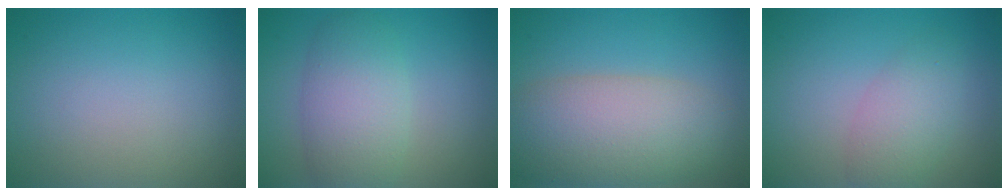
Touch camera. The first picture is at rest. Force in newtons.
{"total": 5.3, "press": 5.3, "slide": 0.3}
{"total": 8.7, "press": 8.7, "slide": 0.7}
{"total": 2.3, "press": 2.3, "slide": 0.2}